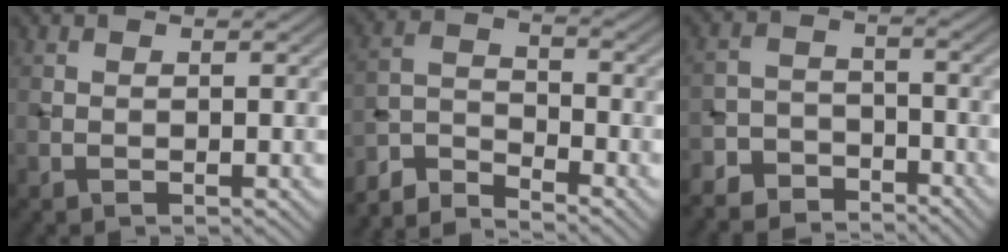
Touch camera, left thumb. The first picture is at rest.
{"total": 5.8, "force": [-5.2, 1.3, 2.0], "torque": [-0.046, -0.006, -0.119]}
{"total": 6.8, "force": [-6.1, 2.8, 1.3], "torque": [-0.026, -0.003, -0.114]}